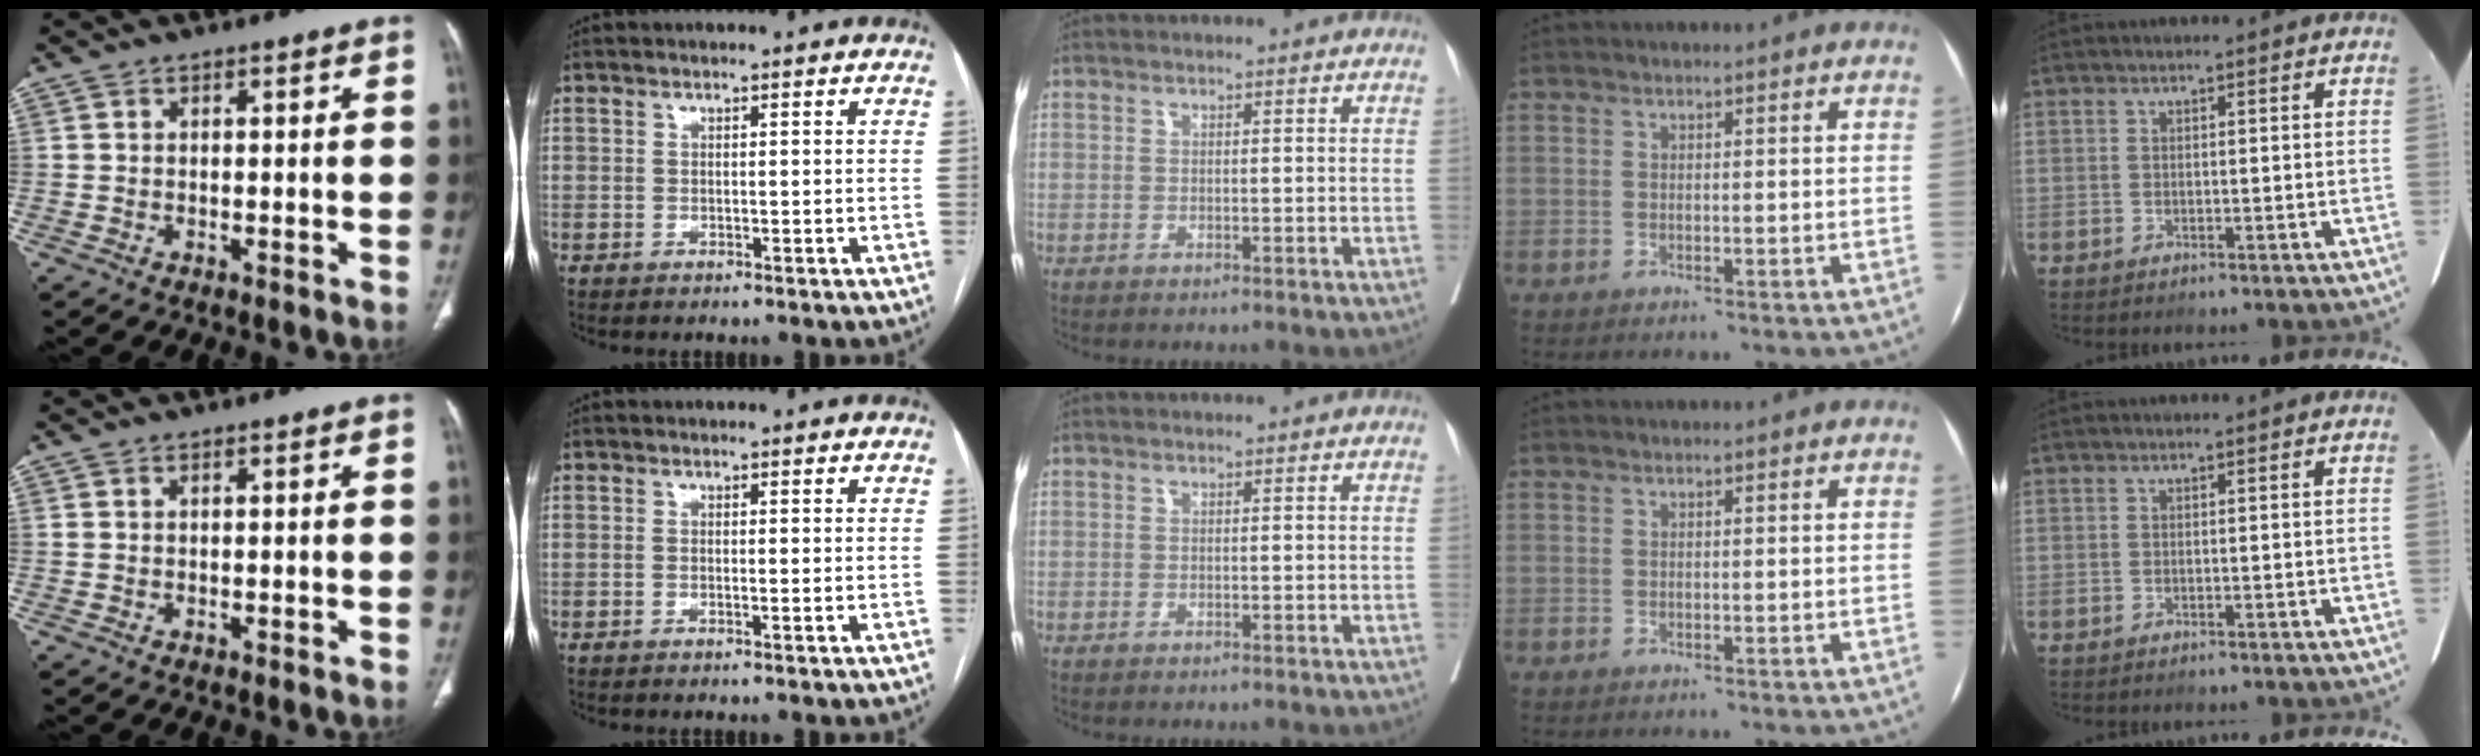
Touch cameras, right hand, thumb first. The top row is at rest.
{"thumb": {"total": 0.5, "force": [0.3, 0.3, 0.3], "torque": [-0.007, 0.007, 0.006]}}